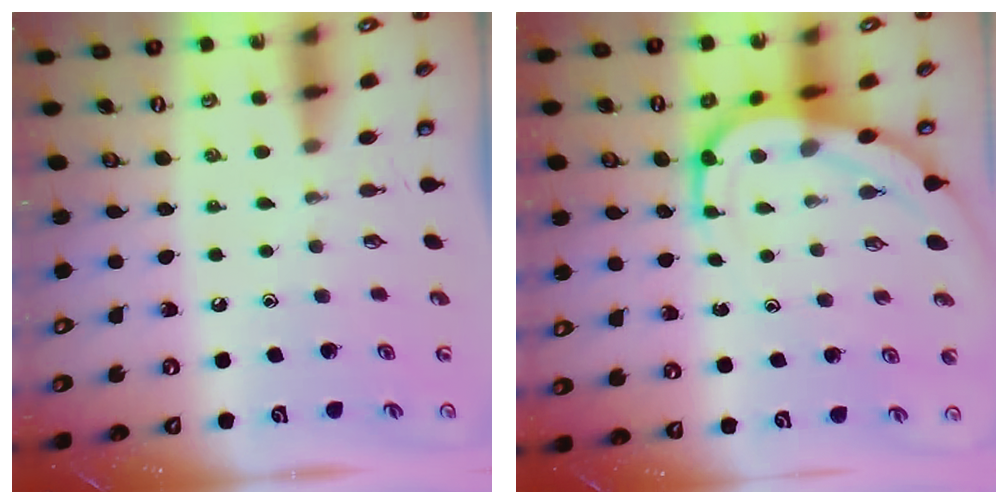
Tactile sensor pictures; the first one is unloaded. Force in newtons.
{"total": 10.5, "press": 10.4, "slide": 1.0}